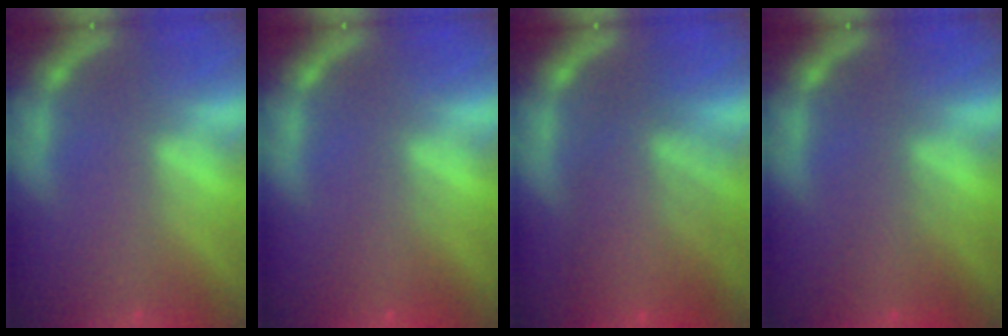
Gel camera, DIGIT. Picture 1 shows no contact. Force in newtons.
{"total": 2.0}
{"total": 7.1}
{"total": 2.5}